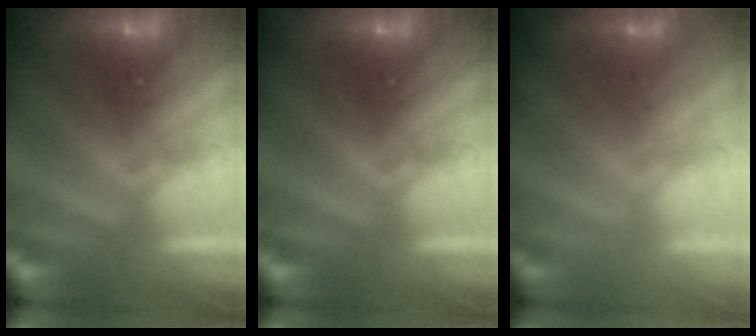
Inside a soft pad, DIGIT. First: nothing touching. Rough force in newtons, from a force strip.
{"total": 0.0}
{"total": 2.2}